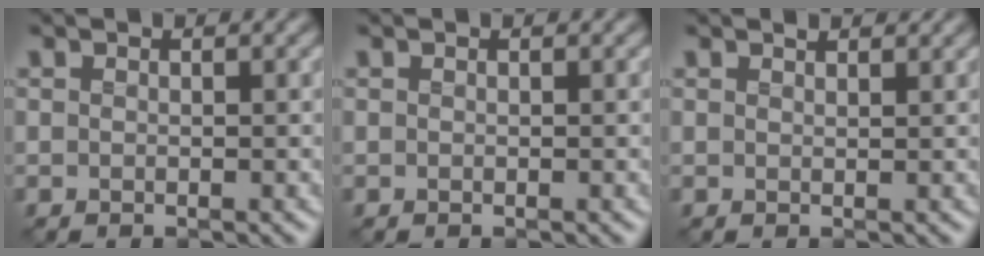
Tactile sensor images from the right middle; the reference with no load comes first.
{"total": 0.0}
{"total": 0.8, "force": [0.8, 0.2, 0.2], "torque": [-0.011, -0.005, 0.010]}